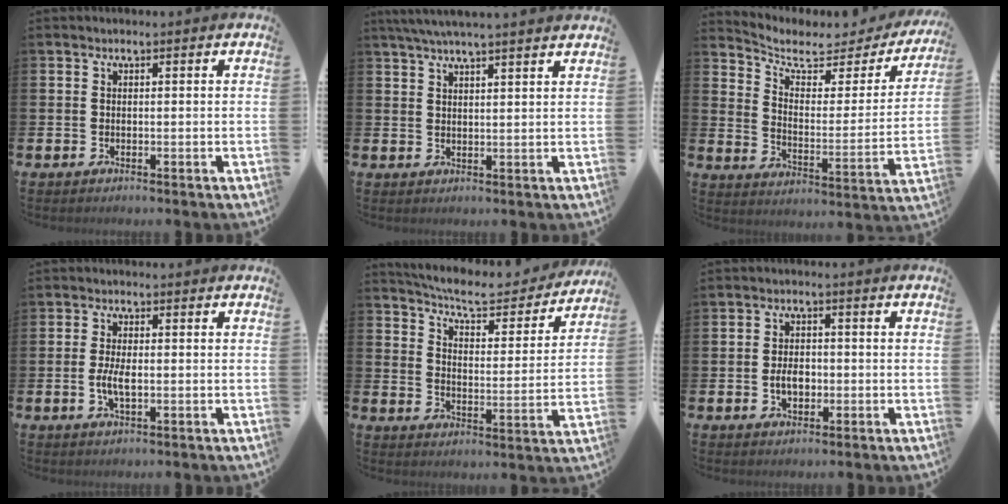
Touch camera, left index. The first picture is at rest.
{"total": 4.3, "force": [4.0, -0.5, 1.5], "torque": [-0.044, -0.006, 0.075]}
{"total": 6.0, "force": [5.0, 2.3, 2.4], "torque": [-0.073, -0.042, 0.077]}
{"total": 3.4, "force": [-0.7, 1.3, 3.0], "torque": [-0.052, 0.001, -0.013]}
{"total": 7.3, "force": [6.7, 1.2, 2.4], "torque": [-0.065, -0.053, 0.111]}
{"total": 3.2, "force": [-0.8, 2.0, 2.4], "torque": [-0.026, -0.005, -0.020]}